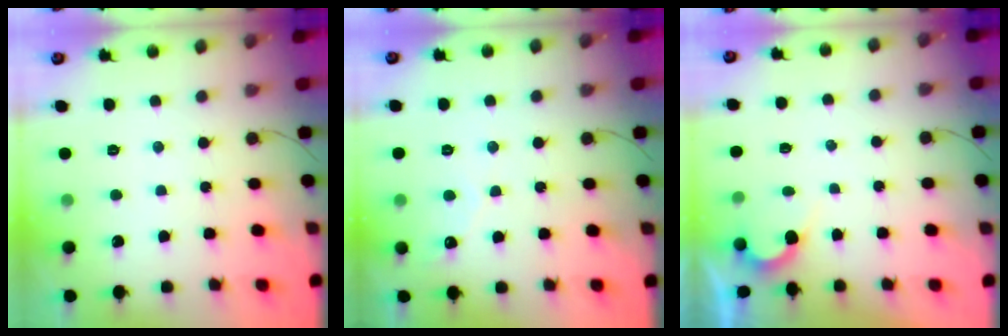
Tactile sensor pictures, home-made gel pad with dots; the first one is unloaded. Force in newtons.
{"total": 2.5, "press": 2.5, "slide": 0.1}
{"total": 2.1, "press": 2.1, "slide": 0.1}